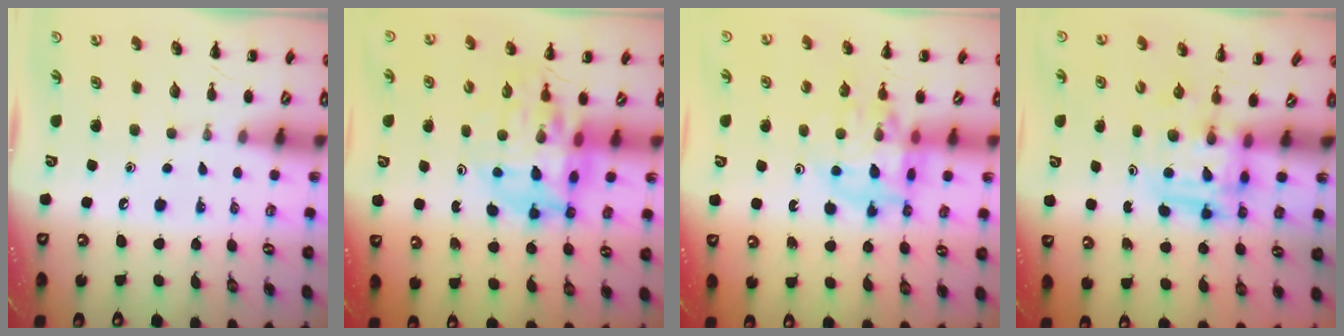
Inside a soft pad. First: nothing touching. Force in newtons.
{"total": 11.6, "press": 11.0, "slide": 3.7}
{"total": 11.8, "press": 11.3, "slide": 3.5}
{"total": 3.8, "press": 3.7, "slide": 0.7}